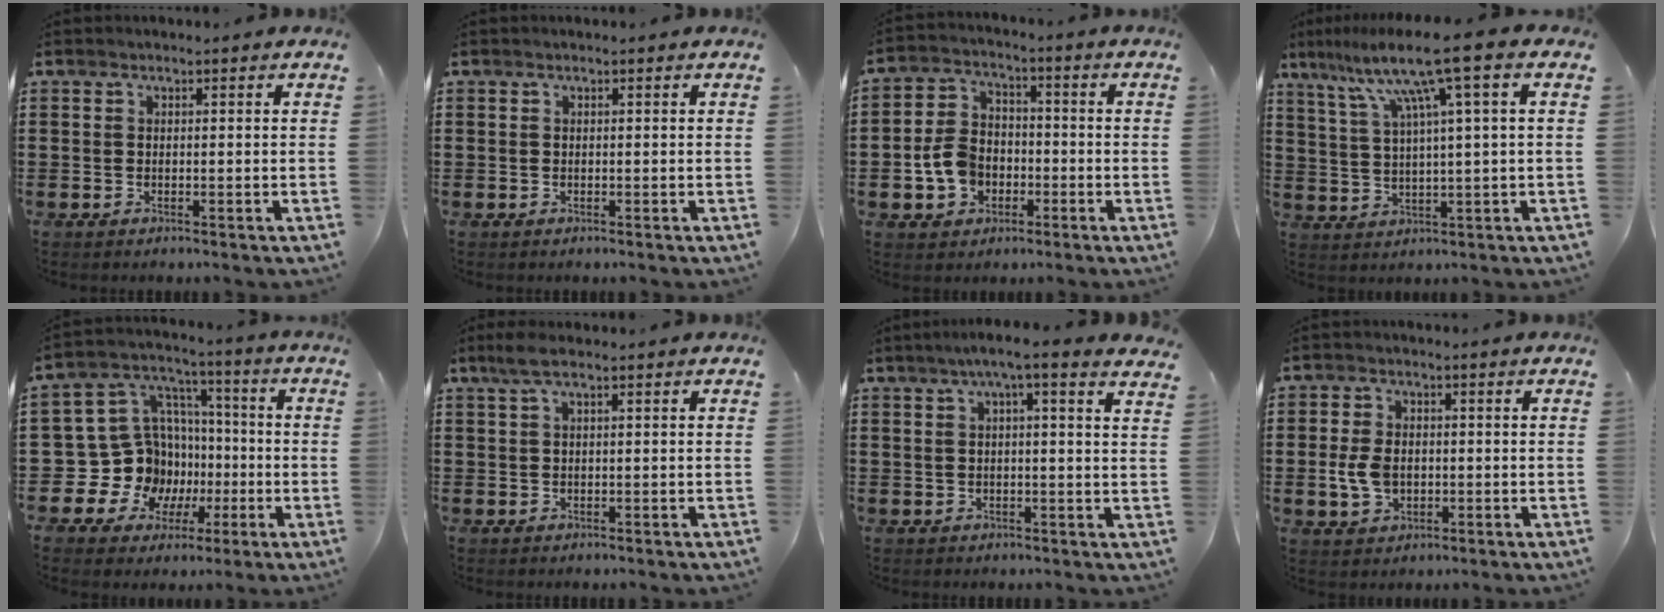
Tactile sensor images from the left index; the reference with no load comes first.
{"total": 0.0}
{"total": 6.9, "force": [-2.0, 5.2, 4.0], "torque": [-0.104, 0.007, -0.042]}
{"total": 10.0, "force": [5.2, -0.6, 8.5], "torque": [-0.186, -0.017, 0.080]}
{"total": 13.9, "force": [-2.6, 12.9, 4.6], "torque": [-0.140, -0.015, -0.023]}
{"total": 2.4, "force": [0.9, 0.4, 2.2], "torque": [-0.049, -0.002, 0.014]}
{"total": 4.1, "force": [2.5, -0.3, 3.2], "torque": [-0.068, -0.001, 0.041]}
{"total": 5.1, "force": [-0.5, 3.5, 3.7], "torque": [-0.094, 0.000, -0.014]}